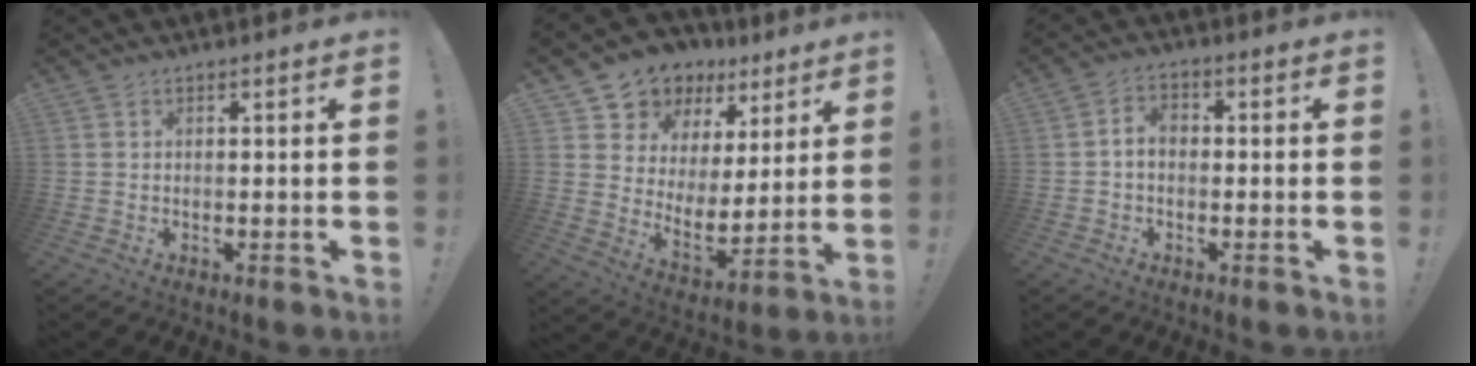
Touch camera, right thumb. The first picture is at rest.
{"total": 9.0, "force": [6.2, 6.3, 1.5], "torque": [-0.032, -0.067, 0.123]}
{"total": 4.4, "force": [-0.3, 2.9, 3.3], "torque": [-0.051, 0.007, -0.005]}